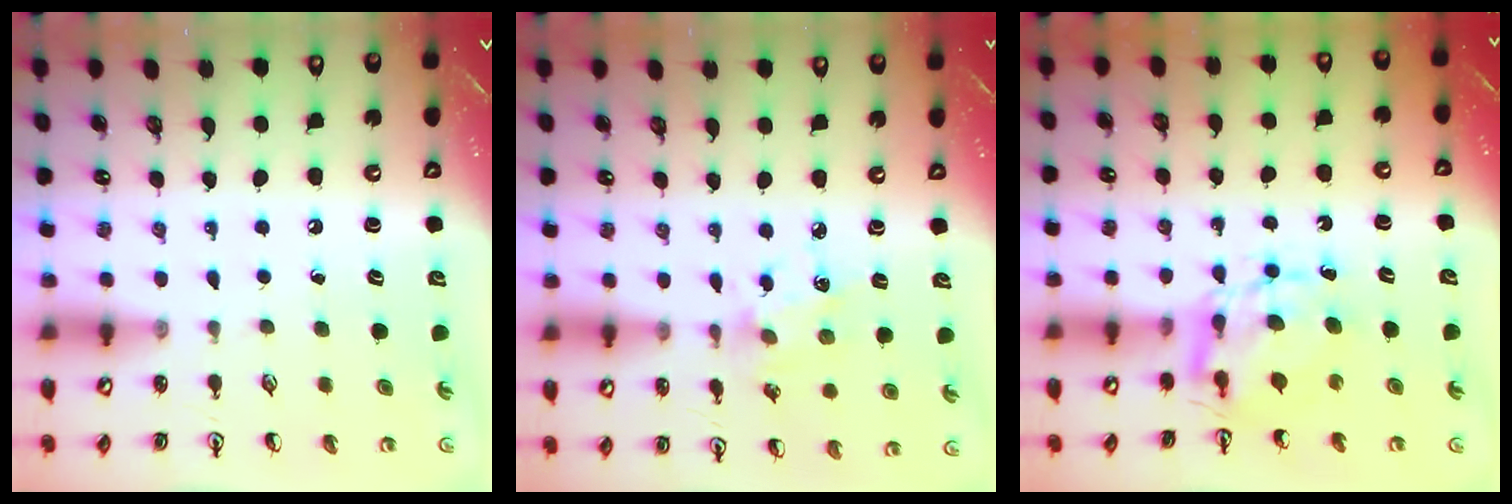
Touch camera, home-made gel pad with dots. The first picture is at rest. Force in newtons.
{"total": 5.3, "press": 5.3, "slide": 0.3}
{"total": 6.8, "press": 6.8, "slide": 0.2}